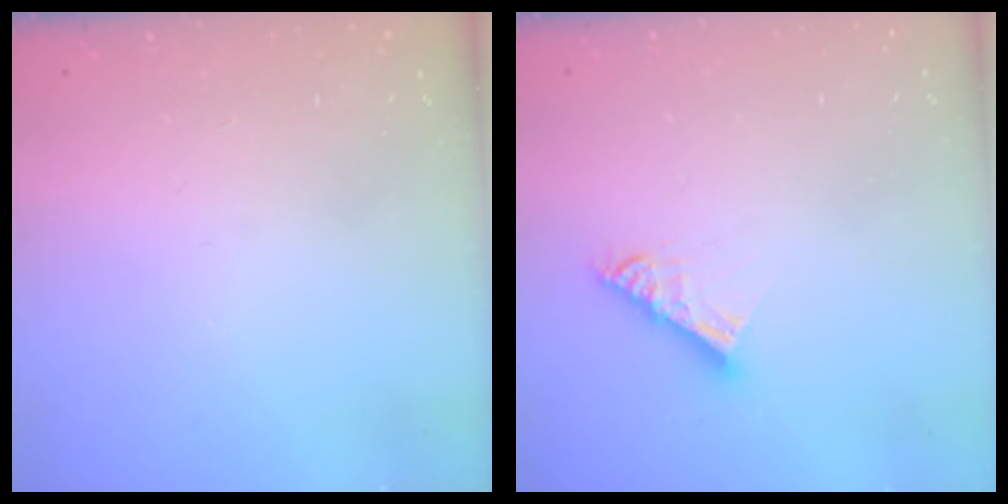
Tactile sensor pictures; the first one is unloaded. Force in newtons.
{"total": 5.7, "press": 5.7, "slide": 0.4}